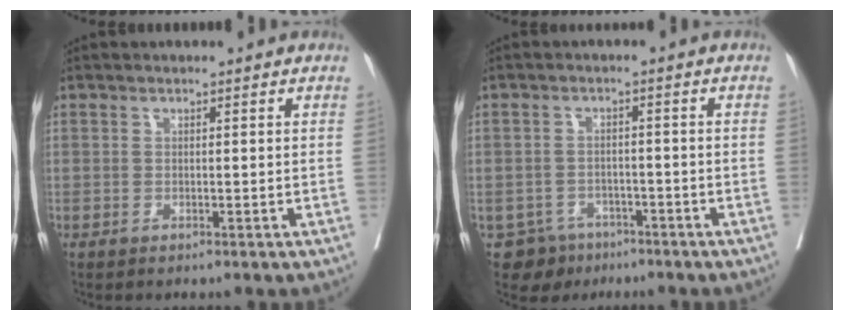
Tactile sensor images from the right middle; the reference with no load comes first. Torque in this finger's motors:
{"motor_torque": [0.42, -0.24, 0.03, -0.02]}